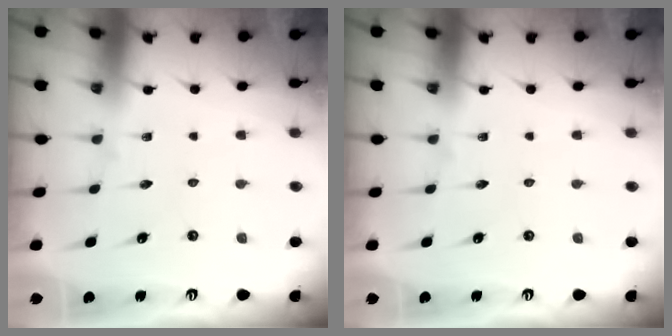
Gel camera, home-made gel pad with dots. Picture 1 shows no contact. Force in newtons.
{"total": 0.0}